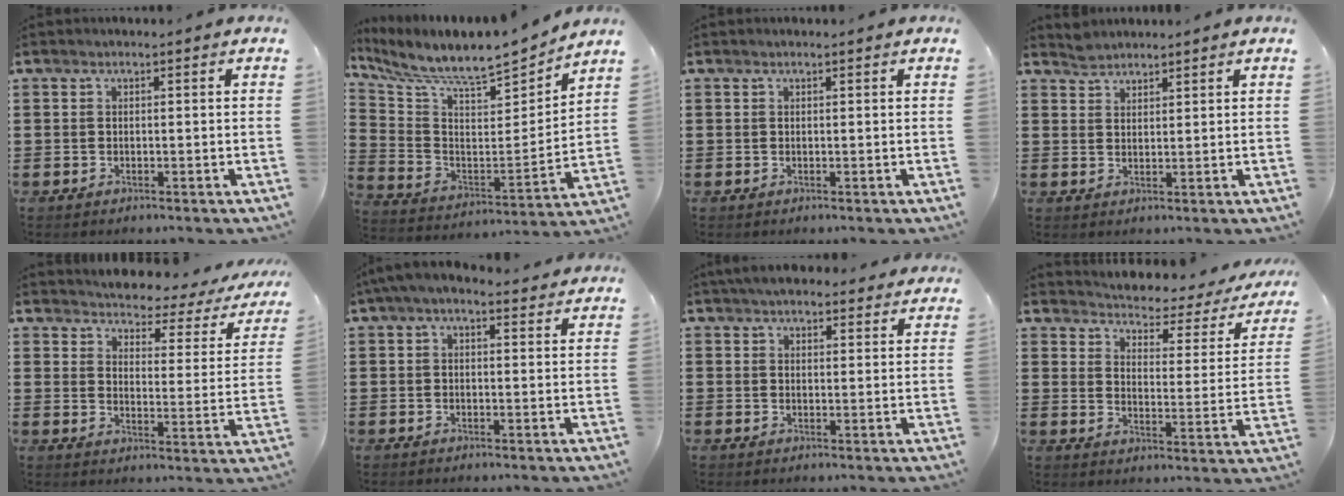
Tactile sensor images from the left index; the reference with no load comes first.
{"total": 7.6, "force": [7.0, 0.9, 2.8], "torque": [-0.093, -0.062, 0.113]}
{"total": 0.0}
{"total": 1.9, "force": [1.9, 0.3, -0.1], "torque": [-0.003, 0.002, 0.037]}
{"total": 3.0, "force": [3.0, 0.3, 0.3], "torque": [-0.021, -0.035, 0.042]}
{"total": 3.2, "force": [2.1, 1.1, 2.1], "torque": [-0.046, 0.003, 0.039]}
{"total": 4.3, "force": [3.9, 1.6, 1.1], "torque": [-0.024, -0.007, 0.072]}
{"total": 2.5, "force": [2.3, 0.6, 0.6], "torque": [-0.031, -0.027, 0.029]}